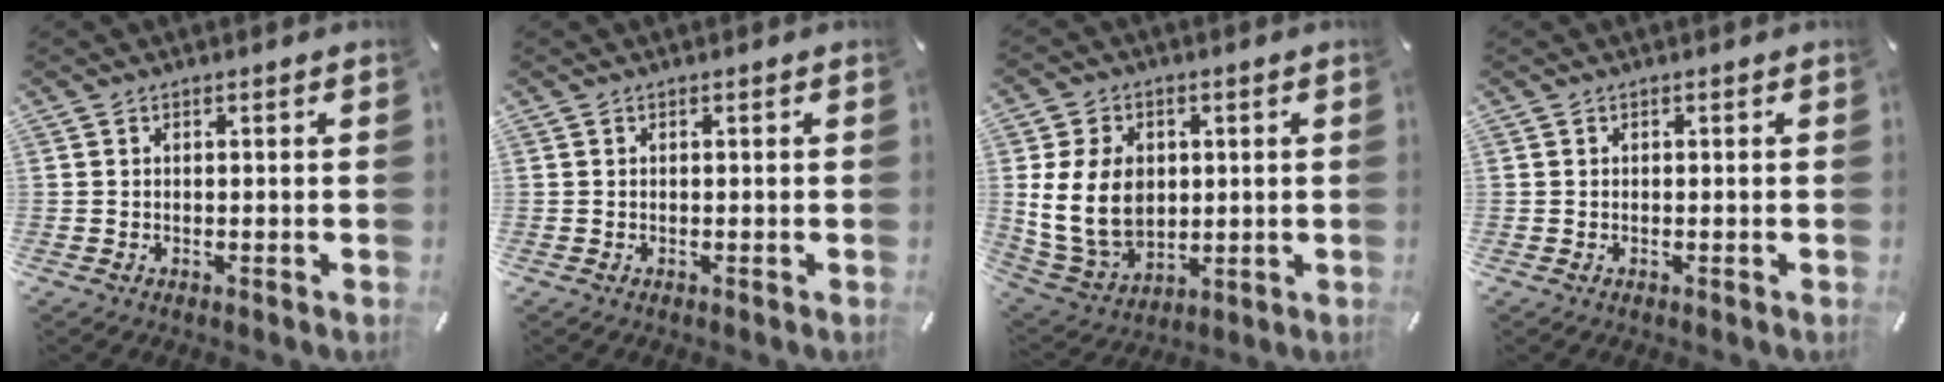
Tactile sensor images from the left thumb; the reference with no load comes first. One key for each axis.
{"total": 0.0}
{"total": 14.1, "fx": 1.5, "fy": 10.9, "fz": 8.7, "tx": -0.183, "ty": 0.001, "tz": 0.027}
{"total": 0.0}